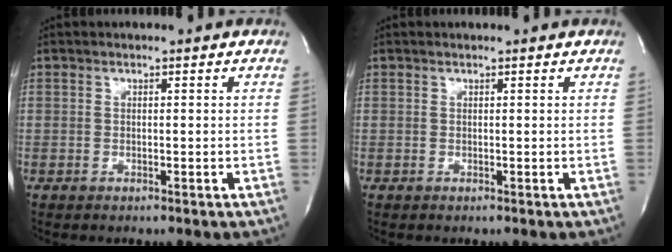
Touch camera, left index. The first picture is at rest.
{"total": 0.0}